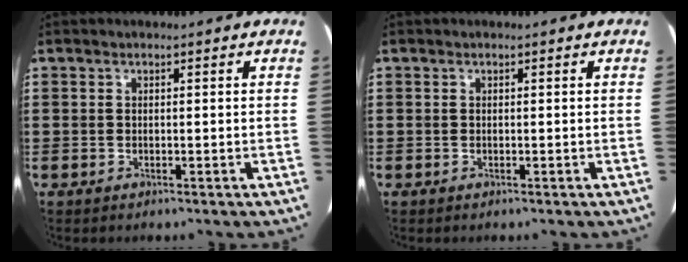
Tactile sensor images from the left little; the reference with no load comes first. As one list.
[{"total": 0.0}]